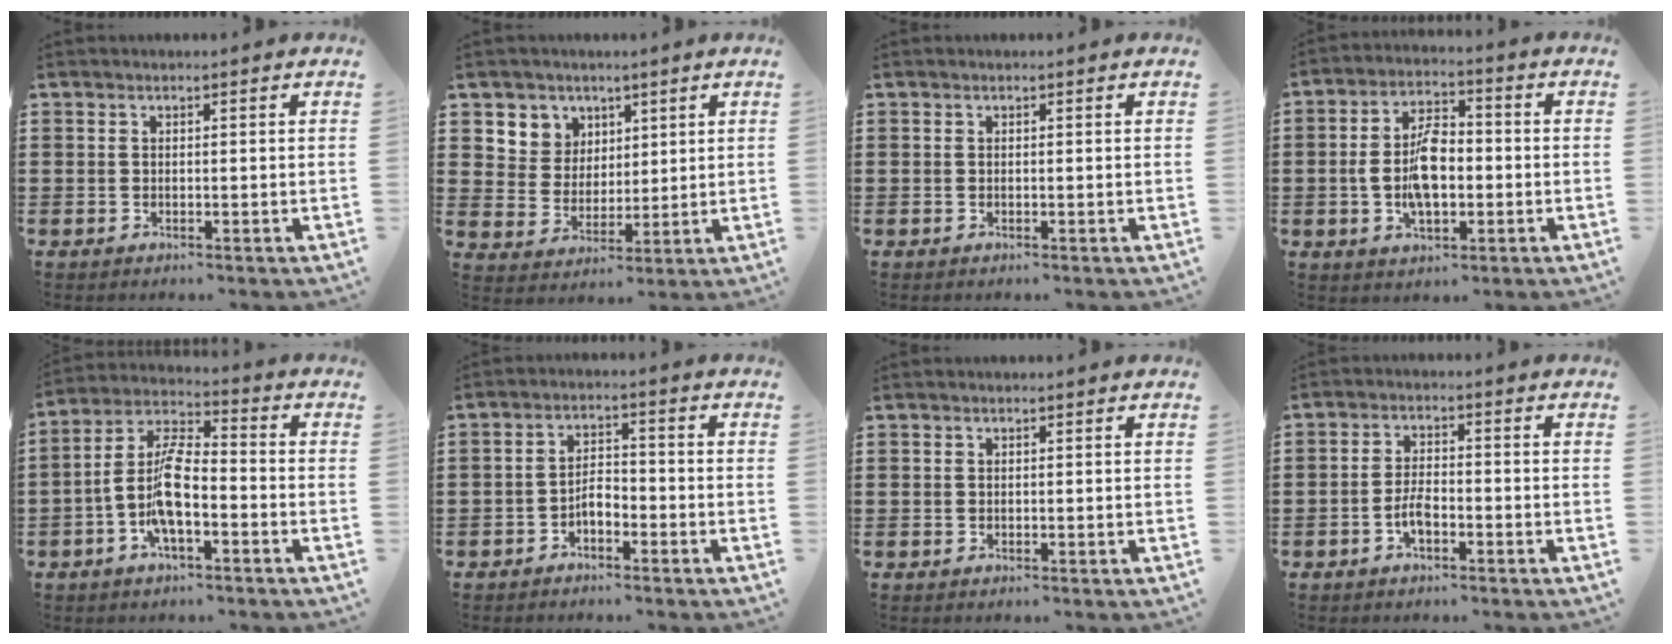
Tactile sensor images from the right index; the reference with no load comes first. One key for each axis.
{"total": 6.2, "fx": 3.3, "fy": 5.2, "fz": -0.1, "tx": -0.028, "ty": -0.003, "tz": 0.059}
{"total": 0.0}
{"total": 8.5, "fx": -1.0, "fy": 4.5, "fz": 7.2, "tx": -0.147, "ty": 0.001, "tz": -0.025}
{"total": 9.4, "fx": -3.3, "fy": 3.5, "fz": 8.1, "tx": -0.191, "ty": -0.007, "tz": -0.068}
{"total": 3.1, "fx": -2.0, "fy": 1.4, "fz": 2.0, "tx": -0.039, "ty": 0.007, "tz": -0.040}
{"total": 0.0}
{"total": 3.5, "fx": -1.7, "fy": 1.5, "fz": 2.7, "tx": -0.063, "ty": 0.000, "tz": -0.037}